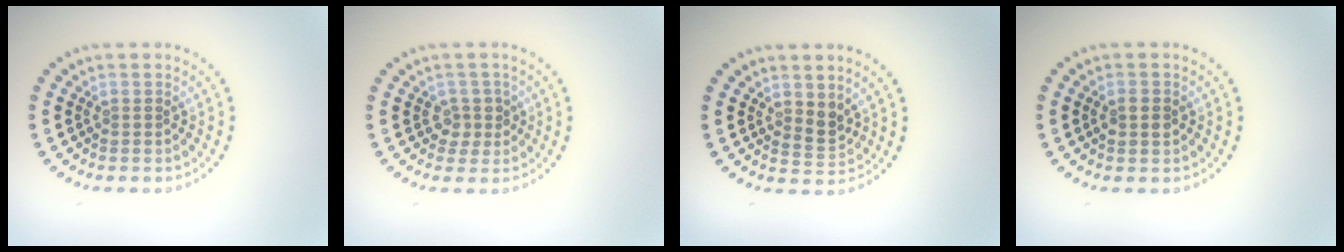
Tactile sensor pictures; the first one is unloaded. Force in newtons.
{"total": 1.8, "press": 1.5, "slide": 1.1}
{"total": 1.8, "press": 1.6, "slide": 0.9}
{"total": 1.5, "press": 1.4, "slide": 0.1}